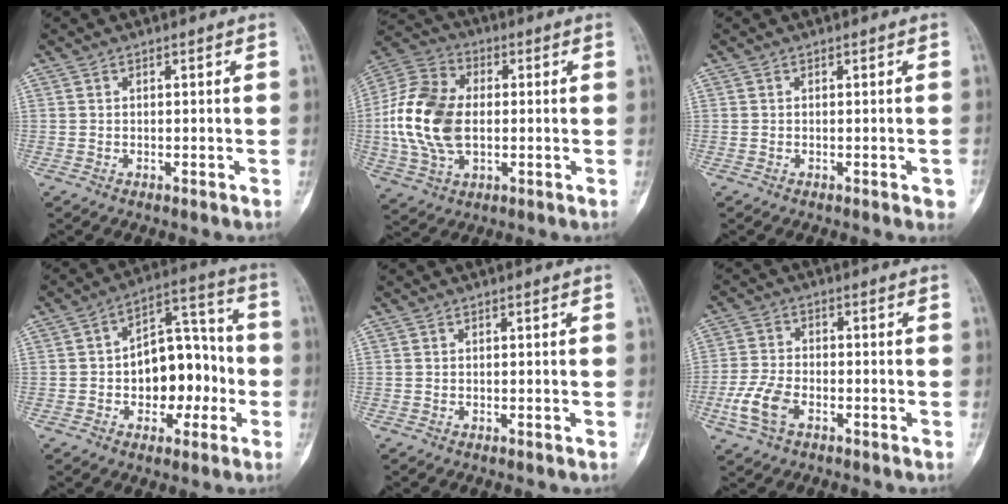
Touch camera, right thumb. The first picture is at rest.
{"total": 17.0, "force": [-0.2, 10.8, 13.1], "torque": [-0.262, 0.015, -0.004]}
{"total": 1.7, "force": [-0.7, 0.4, 1.5], "torque": [-0.009, -0.002, -0.008]}
{"total": 14.4, "force": [-2.4, 9.2, 10.9], "torque": [-0.112, 0.049, -0.034]}
{"total": 0.0}
{"total": 7.2, "force": [-3.1, 4.1, 5.1], "torque": [-0.115, 0.011, -0.063]}